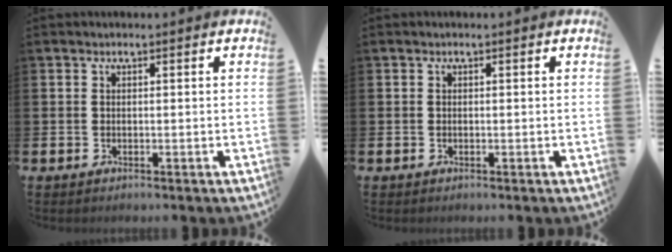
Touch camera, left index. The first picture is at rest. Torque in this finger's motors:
{"motor_torque": [-0.06, 0.09, 0.00, -0.01]}